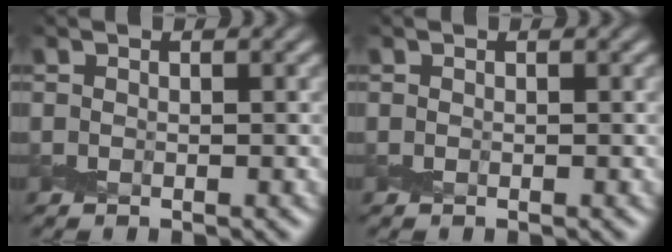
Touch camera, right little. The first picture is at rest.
{"total": 0.0}